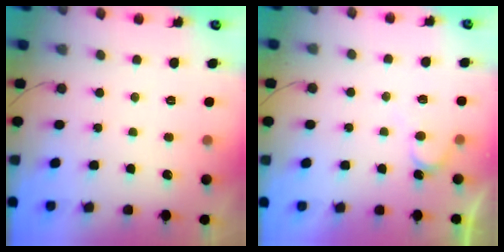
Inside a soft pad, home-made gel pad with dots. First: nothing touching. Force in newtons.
{"total": 5.9, "press": 5.9, "slide": 0.5}